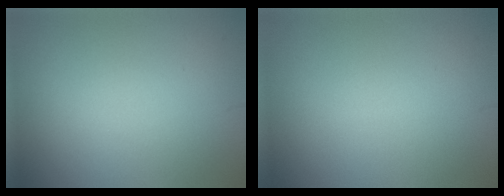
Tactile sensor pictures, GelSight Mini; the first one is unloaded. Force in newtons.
{"total": 0.0}